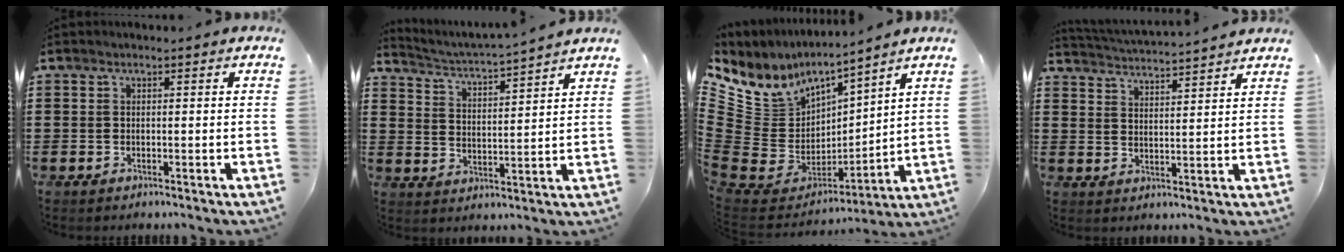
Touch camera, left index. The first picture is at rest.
{"total": 3.4, "force": [3.3, -0.7, 0.5], "torque": [-0.030, -0.031, 0.049]}
{"total": 7.8, "force": [3.9, 6.6, 1.1], "torque": [-0.082, -0.051, 0.076]}
{"total": 3.4, "force": [3.3, -0.6, -0.1], "torque": [-0.010, -0.021, 0.057]}